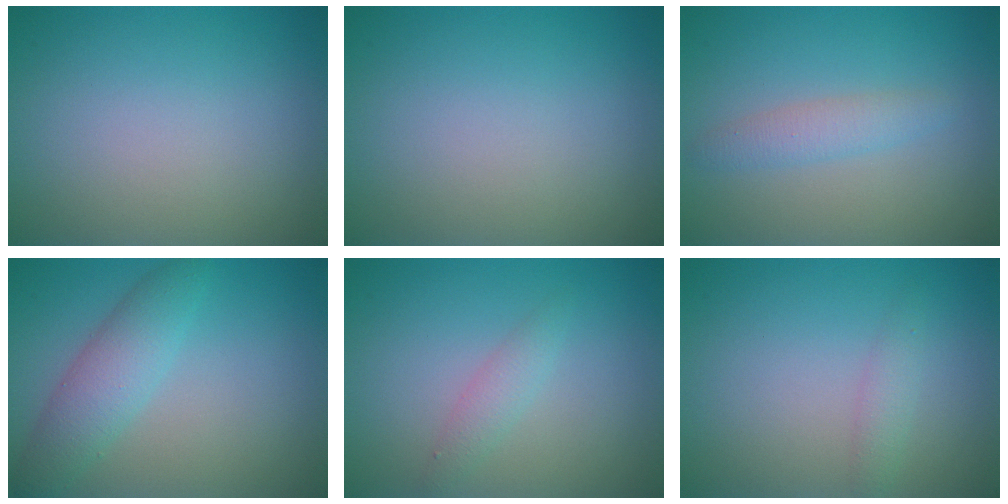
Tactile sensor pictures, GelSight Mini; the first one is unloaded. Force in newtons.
{"total": 0.0}
{"total": 1.9, "press": 1.9, "slide": 0.1}
{"total": 3.8, "press": 3.8, "slide": 0.1}
{"total": 1.5, "press": 1.5, "slide": 0.0}
{"total": 1.3, "press": 1.3, "slide": 0.0}